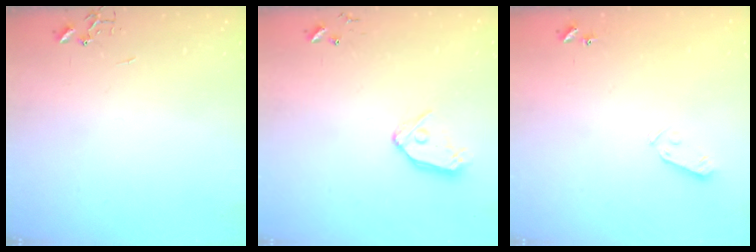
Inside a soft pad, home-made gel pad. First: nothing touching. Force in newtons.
{"total": 9.6, "press": 9.6, "slide": 1.0}
{"total": 3.5, "press": 3.5, "slide": 0.4}